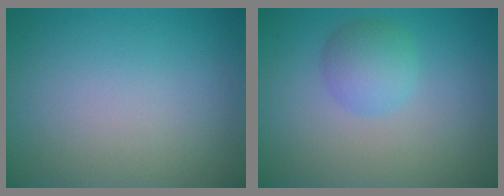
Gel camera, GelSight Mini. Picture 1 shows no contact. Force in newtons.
{"total": 2.7, "press": 2.7, "slide": 0.1}